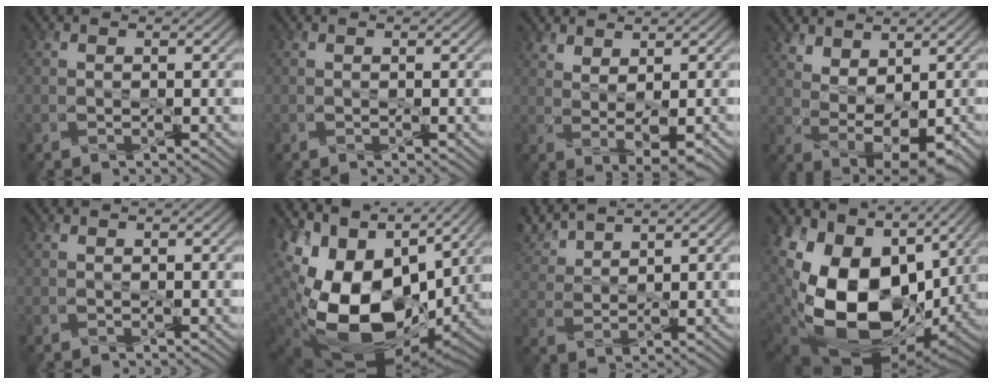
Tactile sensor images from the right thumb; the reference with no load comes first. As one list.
[{"total": 0.0}, {"total": 3.6, "force": [1.8, 1.3, 2.9], "torque": [-0.061, -0.004, 0.040]}, {"total": 6.4, "force": [2.7, 3.4, 4.7], "torque": [-0.091, -0.004, 0.058]}, {"total": 0.0}, {"total": 18.5, "force": [0.1, 12.1, 14.0], "torque": [-0.303, -0.034, 0.013]}, {"total": 5.5, "force": [4.4, 1.5, 3.0], "torque": [-0.078, 0.014, 0.095]}, {"total": 19.0, "force": [1.3, 13.5, 13.4], "torque": [-0.302, -0.032, 0.044]}]